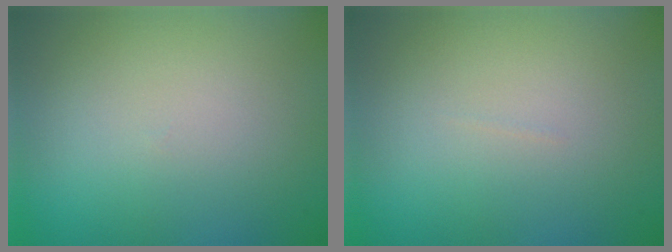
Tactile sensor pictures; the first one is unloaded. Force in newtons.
{"total": 0.0}